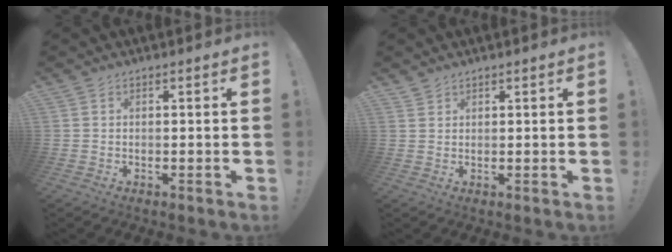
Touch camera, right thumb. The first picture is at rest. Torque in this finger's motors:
{"motor_torque": [-0.06, 0.10, 0.14, -0.03, -0.09]}